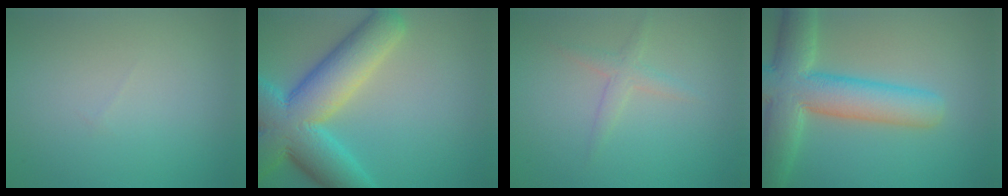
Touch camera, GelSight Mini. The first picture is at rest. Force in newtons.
{"total": 12.0, "press": 11.9, "slide": 0.7}
{"total": 1.6, "press": 1.6, "slide": 0.1}
{"total": 9.1, "press": 9.1, "slide": 0.4}